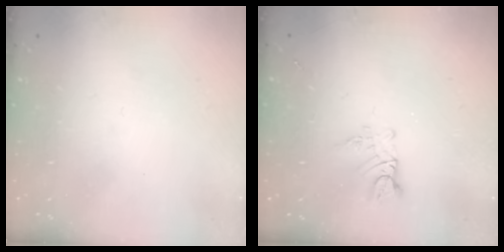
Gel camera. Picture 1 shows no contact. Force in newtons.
{"total": 3.3, "press": 3.3, "slide": 0.2}